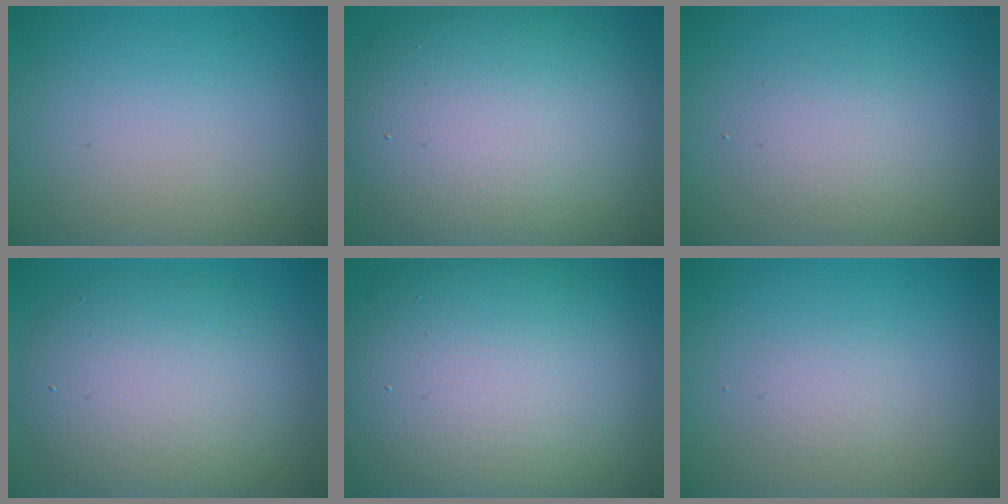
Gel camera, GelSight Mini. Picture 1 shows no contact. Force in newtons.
{"total": 13.5, "press": 13.5, "slide": 0.3}
{"total": 2.1, "press": 2.1, "slide": 0.2}
{"total": 7.5, "press": 7.5, "slide": 0.4}
{"total": 16.2, "press": 16.1, "slide": 1.0}
{"total": 1.1, "press": 1.1, "slide": 0.0}